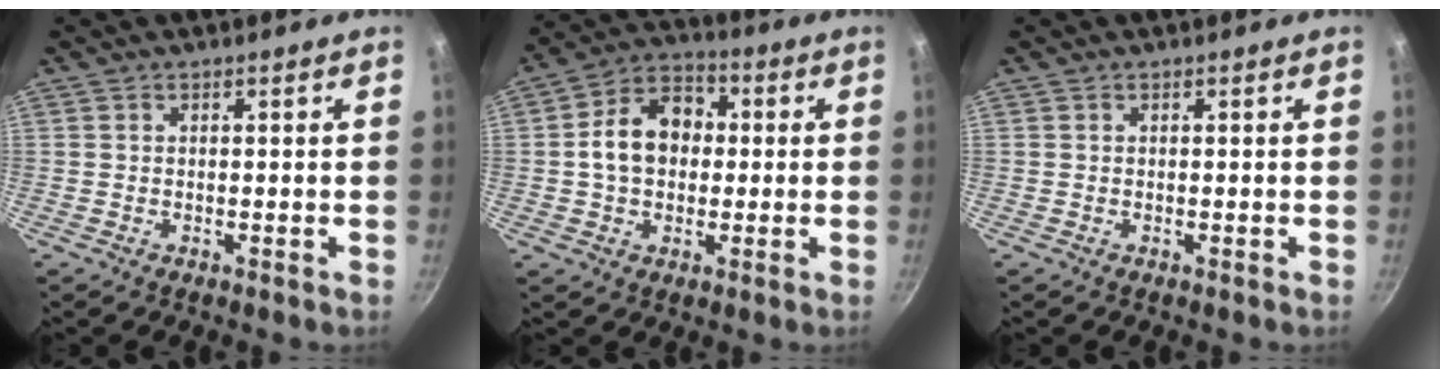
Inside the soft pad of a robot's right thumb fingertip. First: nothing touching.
{"total": 11.8, "force": [0.5, 8.8, 7.7], "torque": [-0.098, 0.029, -0.007]}
{"total": 0.0}